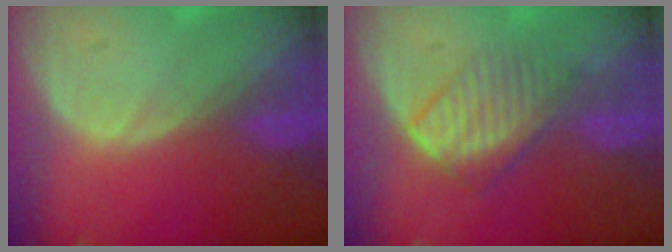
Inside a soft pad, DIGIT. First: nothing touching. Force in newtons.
{"total": 5.9, "press": 5.8, "slide": 1.3}